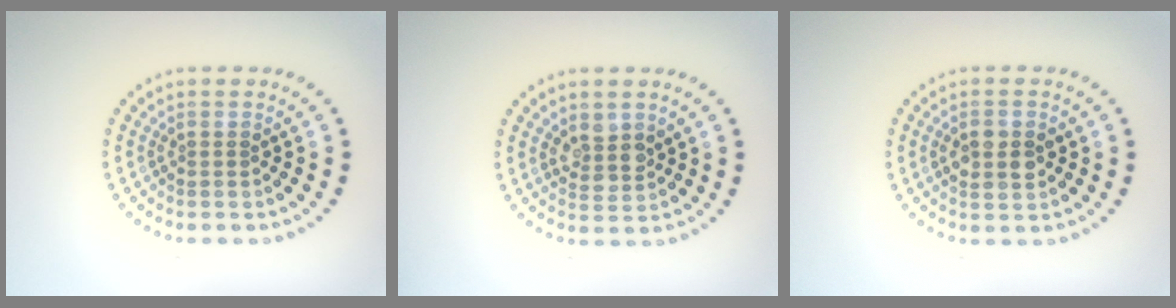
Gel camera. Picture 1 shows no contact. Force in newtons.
{"total": 2.3, "press": 2.0, "slide": 1.1}
{"total": 2.7, "press": 2.7, "slide": 0.1}